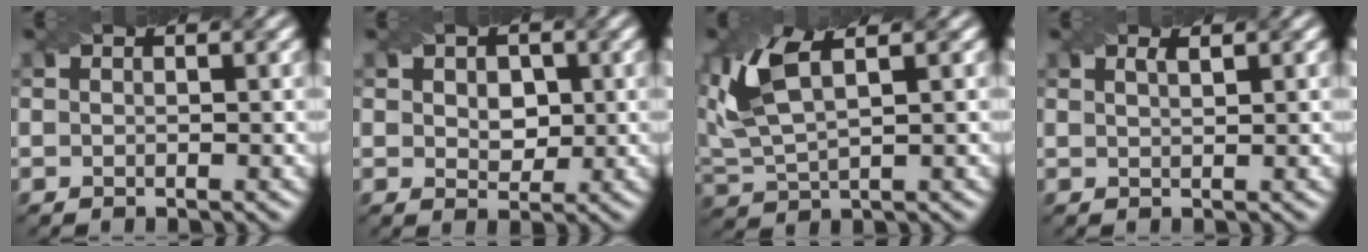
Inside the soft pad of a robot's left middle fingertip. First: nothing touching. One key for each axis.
{"total": 2.9, "fx": 0.5, "fy": 2.1, "fz": 2.0, "tx": -0.030, "ty": 0.001, "tz": 0.006}
{"total": 6.3, "fx": 2.6, "fy": 2.7, "fz": 5.1, "tx": -0.128, "ty": 0.010, "tz": 0.055}
{"total": 1.0, "fx": 0.7, "fy": 0.3, "fz": 0.7, "tx": -0.010, "ty": 0.000, "tz": 0.010}